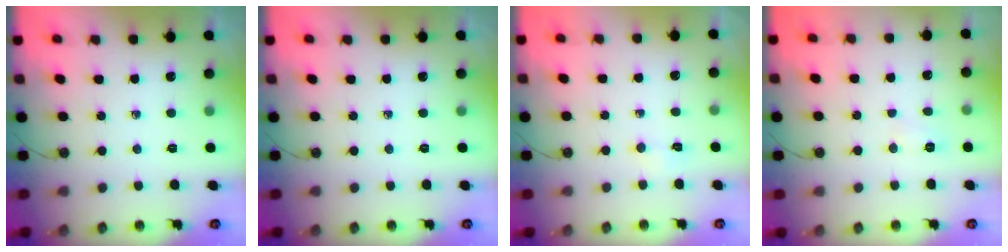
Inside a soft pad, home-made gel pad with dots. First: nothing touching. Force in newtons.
{"total": 0.0}
{"total": 3.2, "press": 3.2, "slide": 0.5}
{"total": 5.9, "press": 5.9, "slide": 0.6}